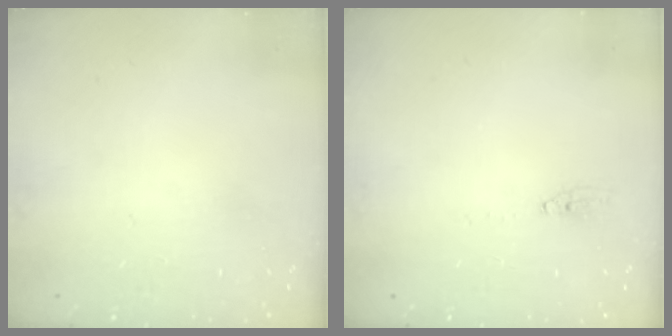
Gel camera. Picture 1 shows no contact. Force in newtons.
{"total": 2.0, "press": 2.0, "slide": 0.2}